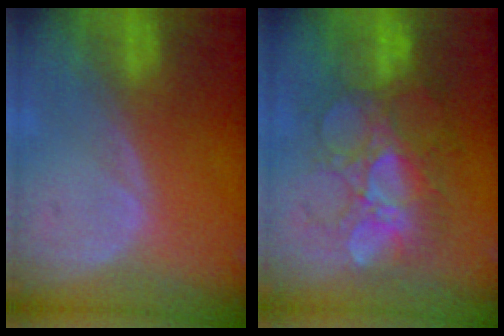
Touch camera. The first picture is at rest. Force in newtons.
{"total": 8.8, "press": 8.7, "slide": 1.6}